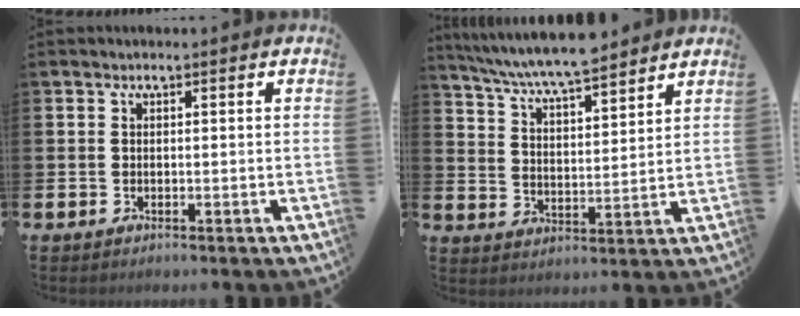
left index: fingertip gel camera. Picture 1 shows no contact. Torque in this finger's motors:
{"motor_torque": [1.03, -1.11, 0.94, 0.21]}